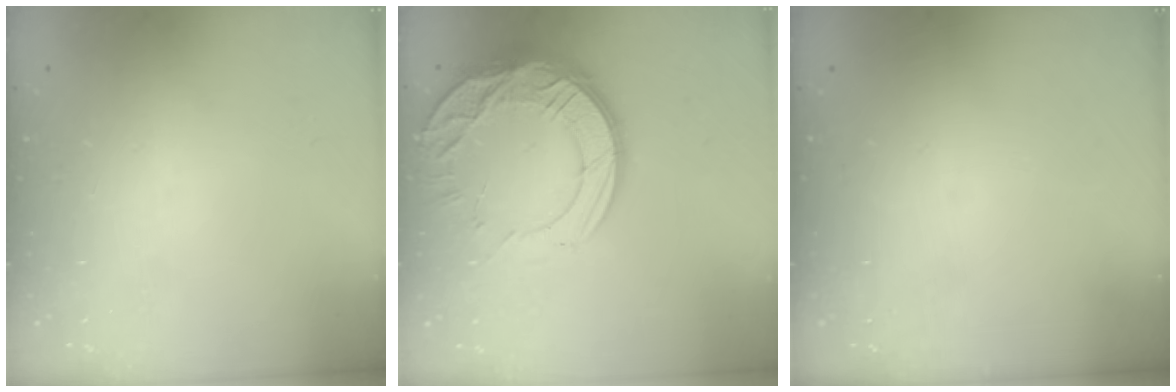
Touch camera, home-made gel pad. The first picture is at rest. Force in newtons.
{"total": 17.2, "press": 17.2, "slide": 1.0}
{"total": 0.0}